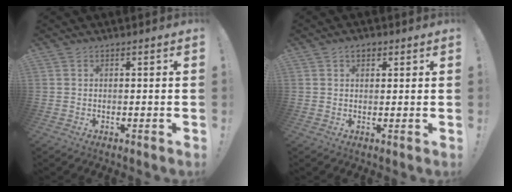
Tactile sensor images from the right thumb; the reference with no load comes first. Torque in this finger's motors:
{"motor_torque": [0.04, 0.19, 0.06, -0.07, 0.00]}